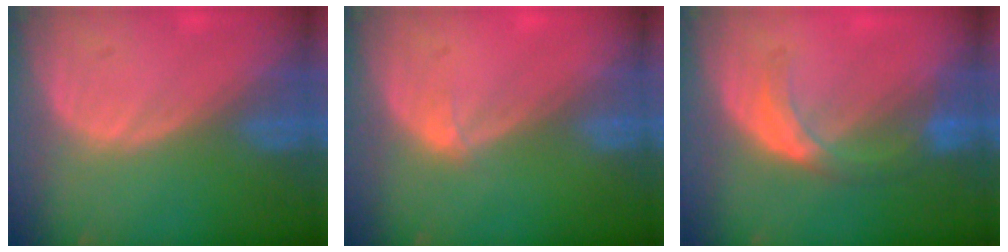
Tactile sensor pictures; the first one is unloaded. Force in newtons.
{"total": 0.7, "press": 0.7, "slide": 0.1}
{"total": 5.8, "press": 5.1, "slide": 2.7}